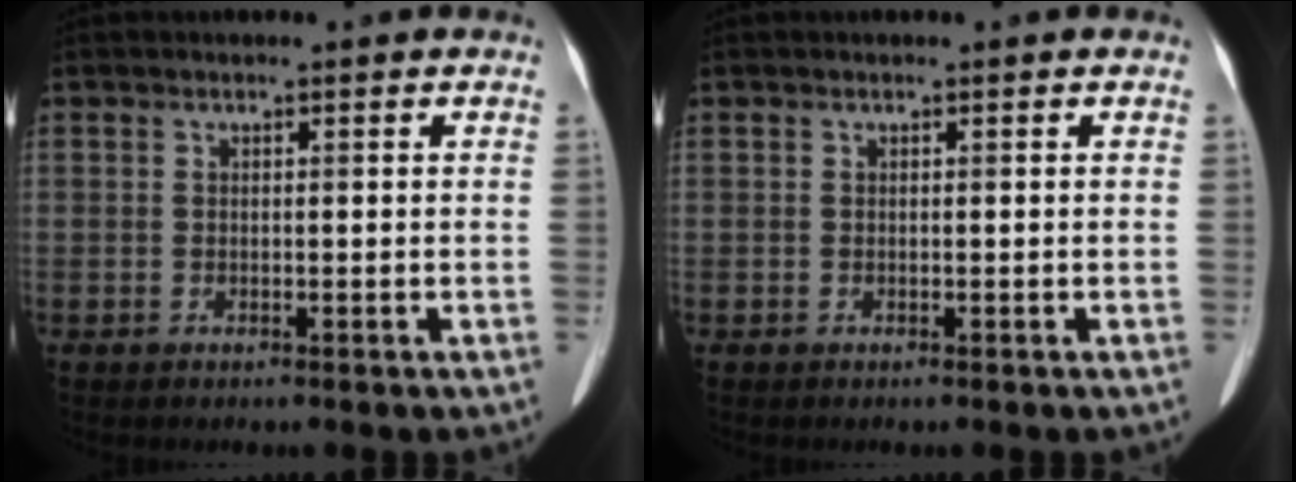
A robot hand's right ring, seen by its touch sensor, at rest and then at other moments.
{"total": 0.0}